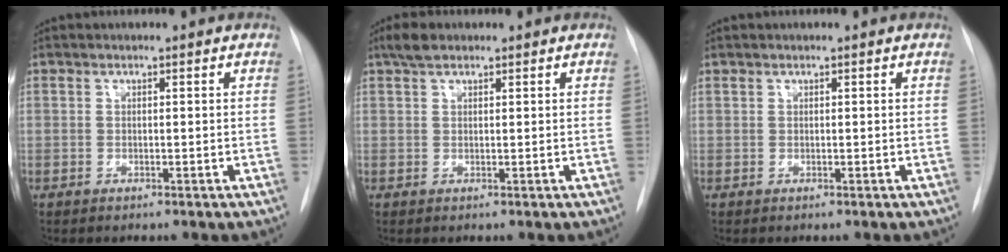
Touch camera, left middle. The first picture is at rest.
{"total": 2.4, "force": [1.8, 1.1, 1.2], "torque": [-0.026, 0.011, 0.033]}
{"total": 0.0}